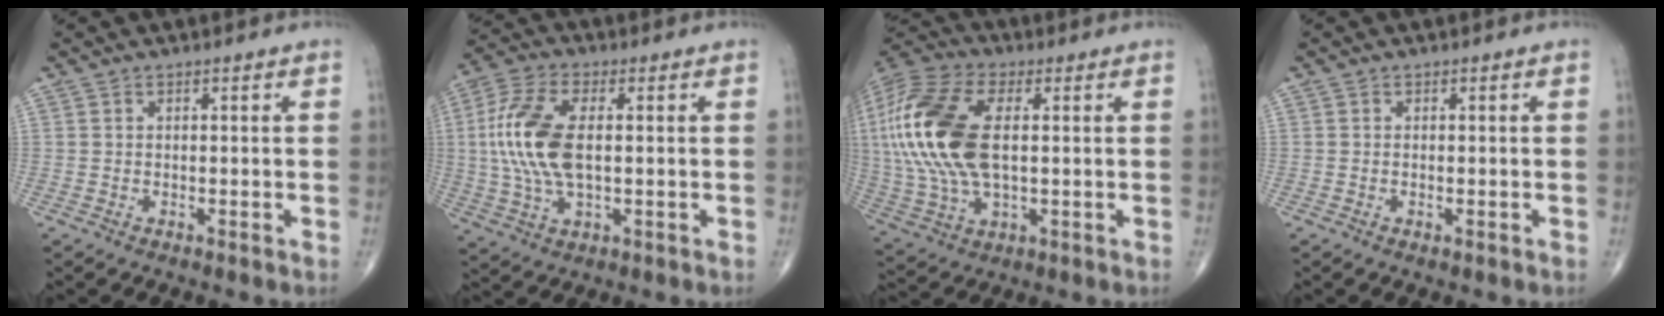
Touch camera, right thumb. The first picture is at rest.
{"total": 14.1, "force": [0.9, 7.0, 12.3], "torque": [-0.272, 0.007, 0.017]}
{"total": 23.2, "force": [2.6, 12.0, 19.7], "torque": [-0.449, 0.003, 0.045]}
{"total": 0.5, "force": [-0.2, 0.1, 0.5], "torque": [-0.010, -0.003, -0.004]}